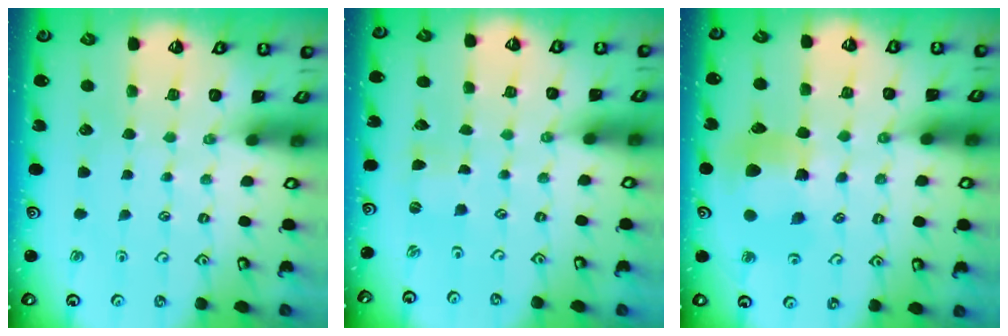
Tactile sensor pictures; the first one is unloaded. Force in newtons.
{"total": 1.1, "press": 1.0, "slide": 0.4}
{"total": 9.7, "press": 9.6, "slide": 1.4}